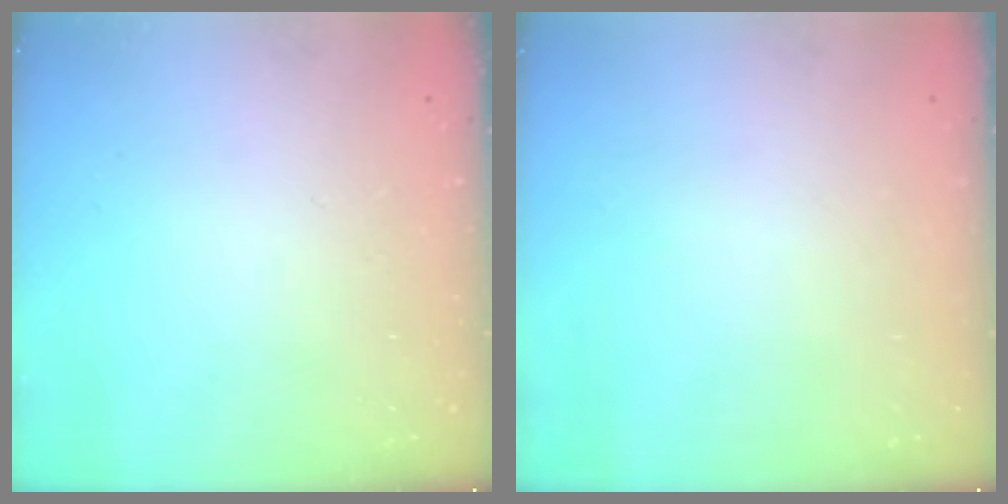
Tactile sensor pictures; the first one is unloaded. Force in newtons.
{"total": 0.0}